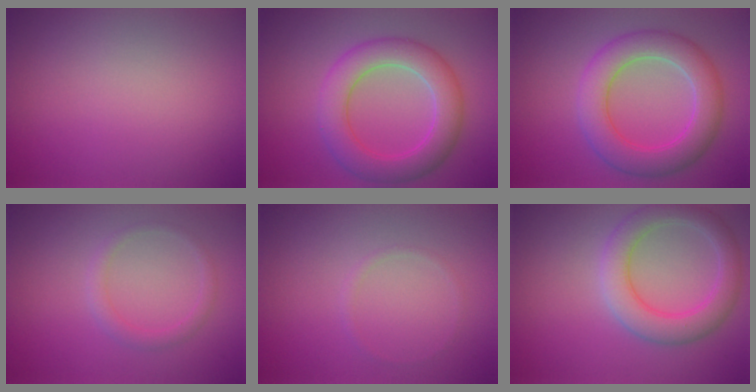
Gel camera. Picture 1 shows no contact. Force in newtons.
{"total": 5.8, "press": 5.8, "slide": 0.1}
{"total": 6.0, "press": 6.0, "slide": 0.2}
{"total": 1.4, "press": 1.4, "slide": 0.1}
{"total": 0.6, "press": 0.6, "slide": 0.0}
{"total": 4.6, "press": 4.6, "slide": 0.6}